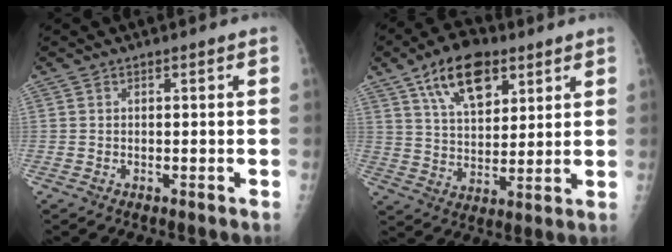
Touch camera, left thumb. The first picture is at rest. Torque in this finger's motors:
{"motor_torque": [1.19, 1.25, 0.85, -0.64, 0.07]}